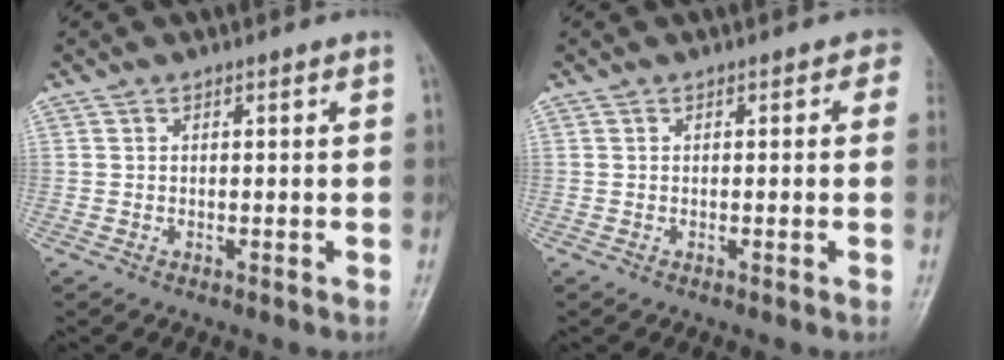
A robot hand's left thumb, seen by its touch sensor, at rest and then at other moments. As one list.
[{"total": 1.4, "force": [0.3, 1.0, 0.9], "torque": [0.014, 0.007, -0.009]}]